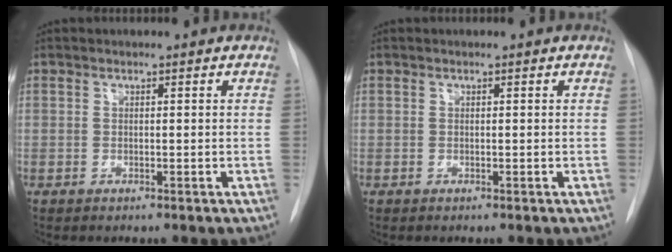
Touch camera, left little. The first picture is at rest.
{"total": 0.0}